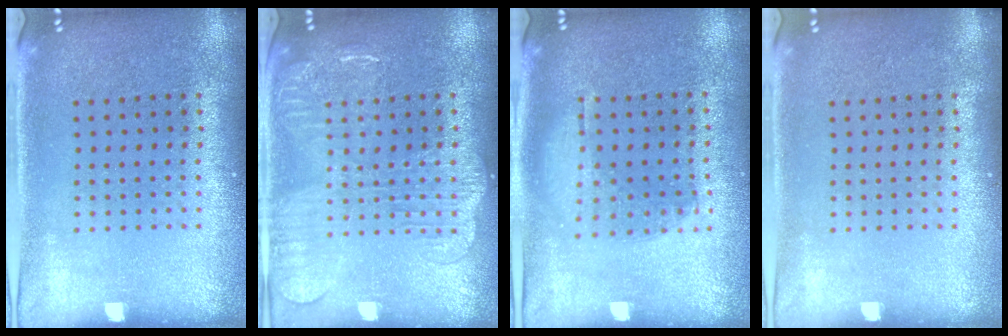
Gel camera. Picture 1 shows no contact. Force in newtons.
{"total": 1.9, "press": 1.8, "slide": 0.5}
{"total": 1.0, "press": 0.9, "slide": 0.4}
{"total": 0.0}